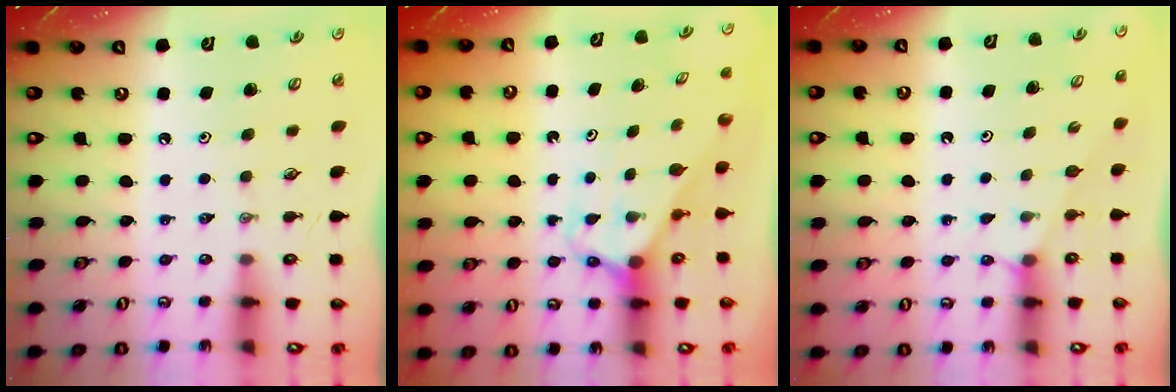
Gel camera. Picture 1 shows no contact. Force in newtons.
{"total": 2.8, "press": 2.8, "slide": 0.2}
{"total": 2.6, "press": 2.5, "slide": 0.5}